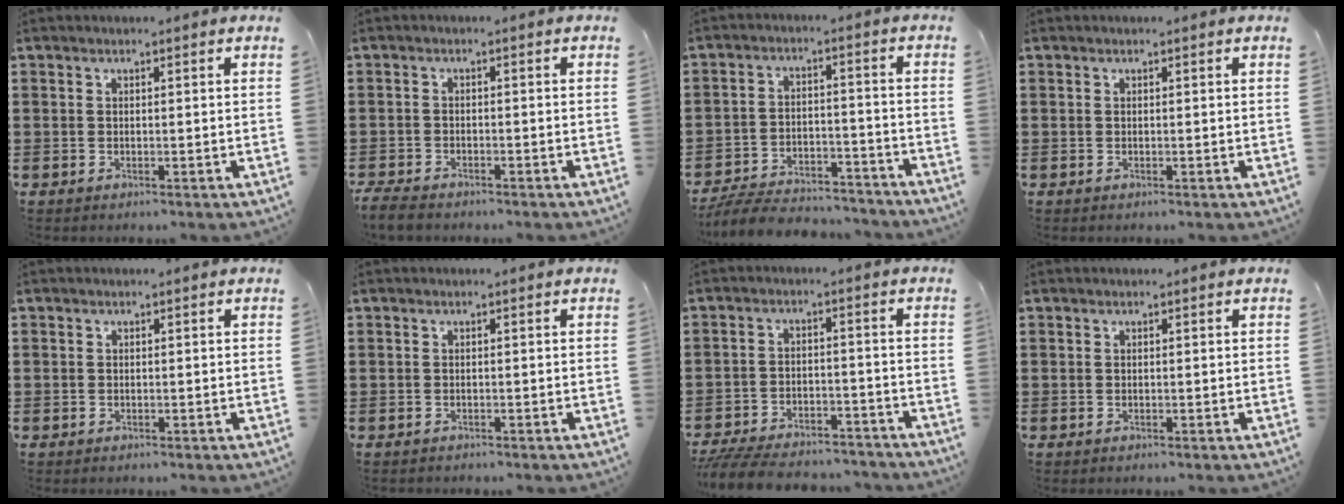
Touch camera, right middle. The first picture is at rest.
{"total": 2.5, "force": [-2.4, 0.6, 0.5], "torque": [-0.020, 0.001, -0.051]}
{"total": 7.1, "force": [-6.8, 1.1, 1.5], "torque": [-0.026, 0.016, -0.134]}
{"total": 0.0}
{"total": 0.6, "force": [-0.2, 0.5, 0.0], "torque": [-0.001, 0.005, -0.006]}
{"total": 0.9, "force": [-0.6, 0.6, -0.2], "torque": [0.002, 0.005, -0.015]}
{"total": 6.8, "force": [-6.5, 1.1, 1.5], "torque": [-0.034, 0.010, -0.130]}
{"total": 0.0}